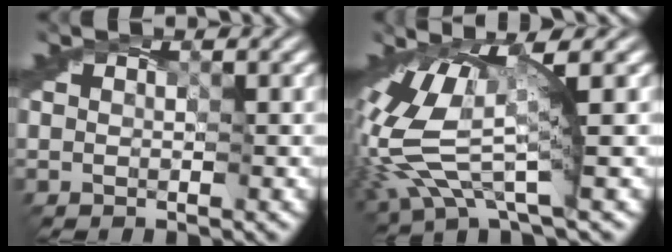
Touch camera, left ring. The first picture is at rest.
{"total": 8.3, "force": [1.1, 2.6, 7.9], "torque": [-0.188, -0.002, 0.018]}